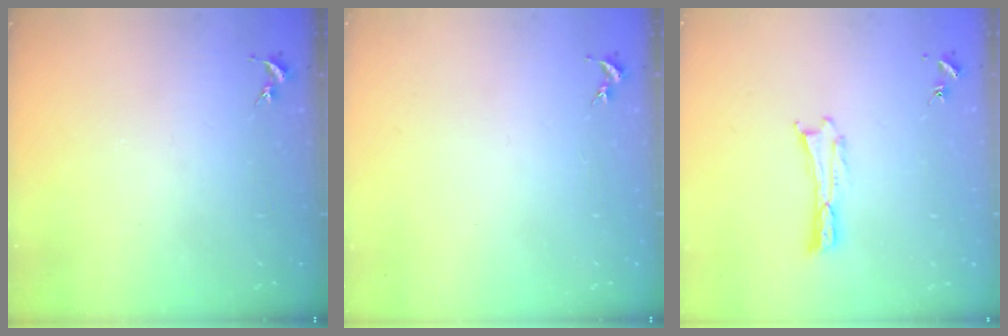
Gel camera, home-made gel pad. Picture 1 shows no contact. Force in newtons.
{"total": 0.0}
{"total": 0.0}